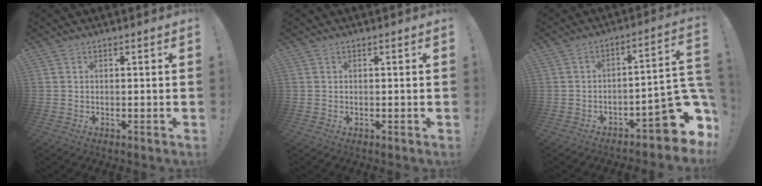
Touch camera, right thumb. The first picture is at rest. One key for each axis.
{"total": 0.0}
{"total": 14.1, "fx": -6.6, "fy": 4.9, "fz": 11.4, "tx": -0.117, "ty": 0.031, "tz": -0.101}